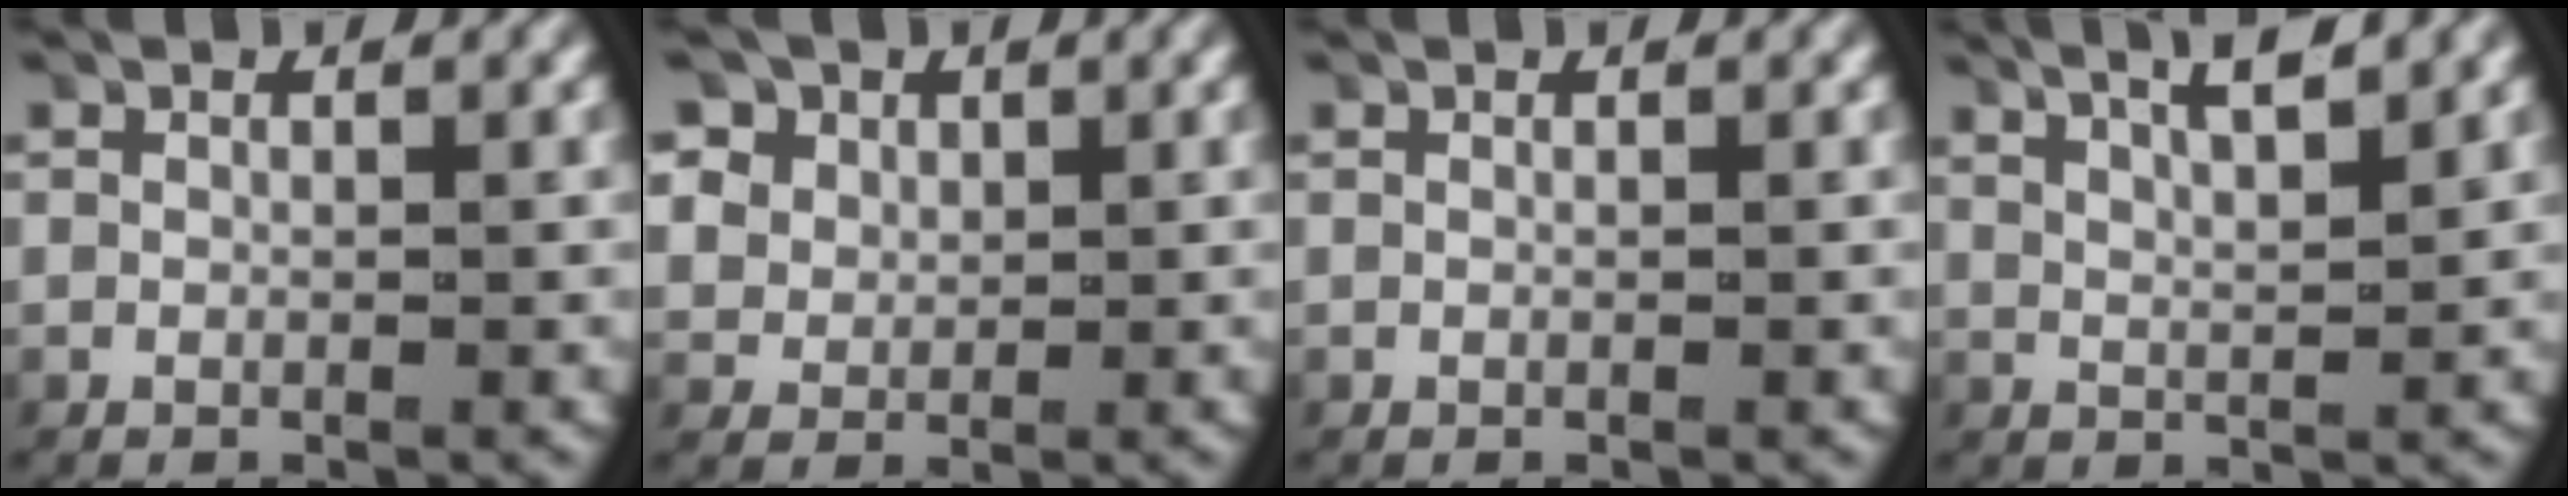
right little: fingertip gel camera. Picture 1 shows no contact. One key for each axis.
{"total": 4.4, "fx": 1.9, "fy": 3.5, "fz": 1.7, "tx": -0.042, "ty": -0.004, "tz": 0.037}
{"total": 0.0}
{"total": 6.3, "fx": 4.9, "fy": 1.9, "fz": 3.6, "tx": -0.057, "ty": 0.014, "tz": 0.073}